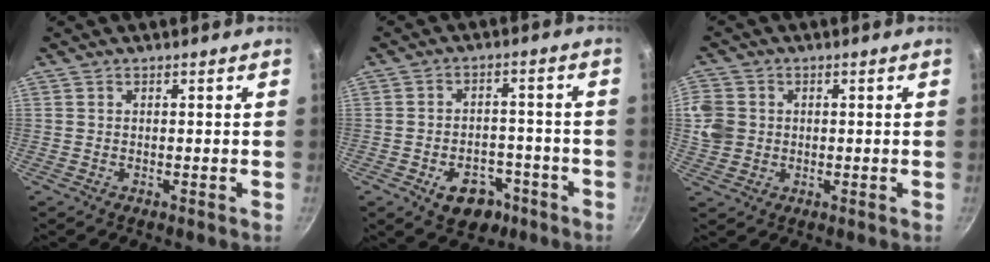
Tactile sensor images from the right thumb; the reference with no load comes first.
{"total": 9.1, "force": [-4.6, 6.1, 4.9], "torque": [-0.040, 0.030, -0.058]}
{"total": 7.4, "force": [0.4, 6.7, 3.3], "torque": [-0.060, 0.000, 0.004]}